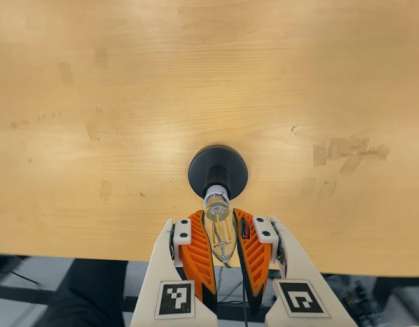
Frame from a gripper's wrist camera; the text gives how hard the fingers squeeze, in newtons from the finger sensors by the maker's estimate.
{"total": 25.0, "left": 26.6, "right": 23.3}